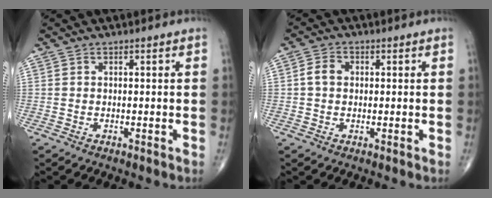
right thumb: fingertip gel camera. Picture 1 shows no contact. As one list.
[{"total": 3.5, "force": [0.3, 2.6, 2.3], "torque": [-0.042, 0.009, 0.000]}]